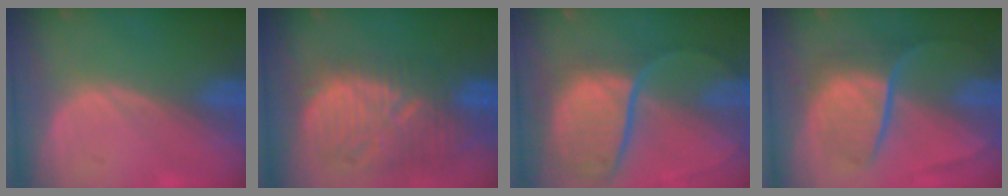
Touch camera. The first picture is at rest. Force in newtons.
{"total": 12.3, "press": 11.3, "slide": 4.8}
{"total": 11.8, "press": 9.8, "slide": 6.6}
{"total": 9.3, "press": 7.7, "slide": 5.2}